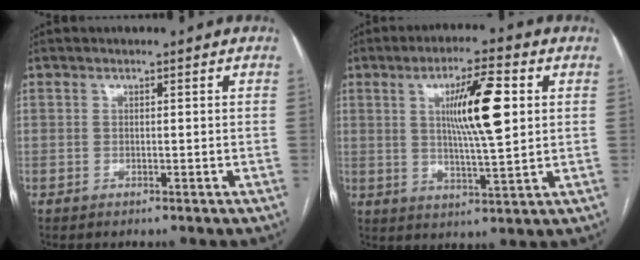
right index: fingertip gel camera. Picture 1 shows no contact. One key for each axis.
{"total": 11.0, "fx": 2.7, "fy": 1.1, "fz": 10.6, "tx": -0.181, "ty": 0.002, "tz": 0.045}